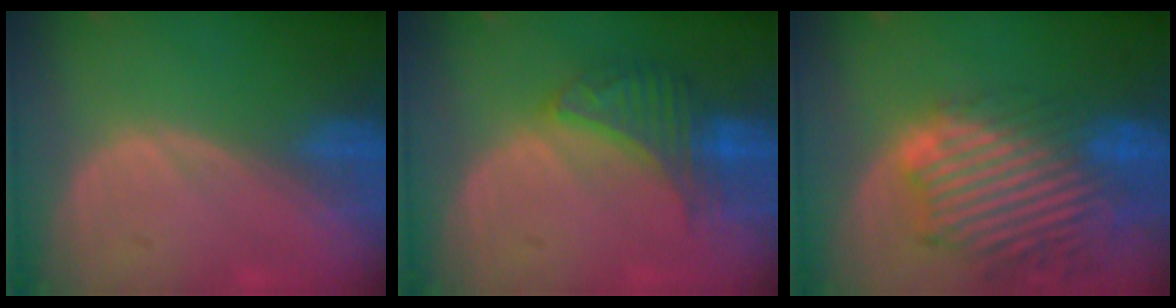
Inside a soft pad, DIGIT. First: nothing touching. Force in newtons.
{"total": 6.6, "press": 6.2, "slide": 2.2}
{"total": 13.7, "press": 11.7, "slide": 7.2}